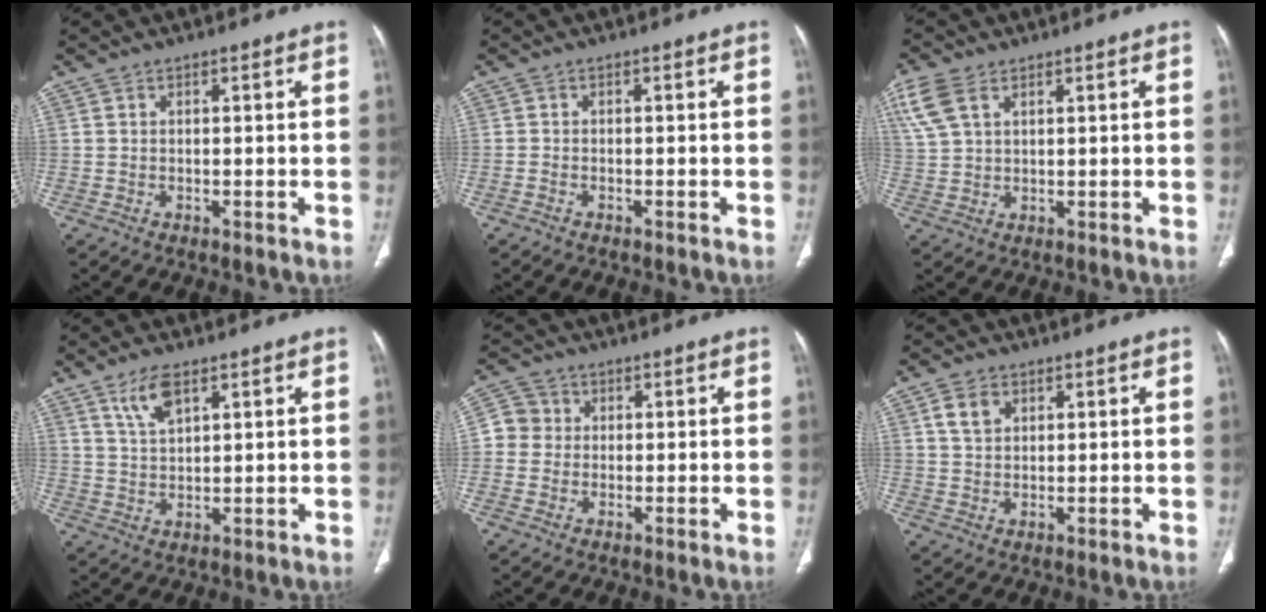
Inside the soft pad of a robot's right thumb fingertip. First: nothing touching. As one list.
[{"total": 0.7, "force": [-0.7, 0.3, 0.2], "torque": [-0.010, 0.005, -0.013]}, {"total": 8.1, "force": [4.2, 4.7, 5.2], "torque": [-0.135, 0.006, 0.091]}, {"total": 5.5, "force": [3.3, 2.2, 3.8], "torque": [-0.069, -0.014, 0.068]}, {"total": 4.7, "force": [0.2, 4.6, 1.1], "torque": [-0.002, 0.011, -0.005]}, {"total": 4.1, "force": [1.8, 2.9, 2.2], "torque": [-0.032, -0.002, 0.037]}]